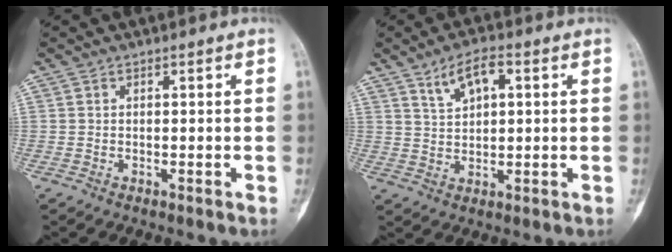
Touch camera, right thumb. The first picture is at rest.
{"total": 6.4, "force": [2.9, 3.0, 4.9], "torque": [-0.078, -0.005, 0.055]}